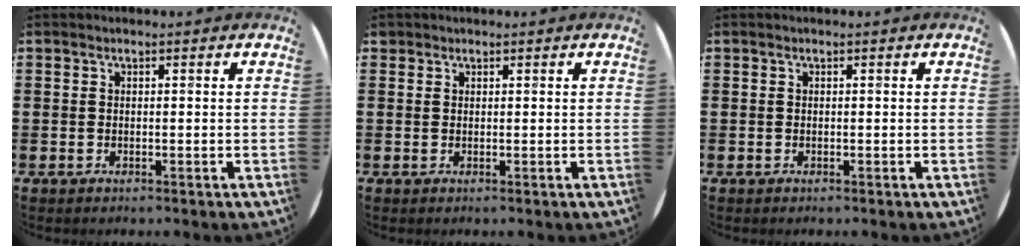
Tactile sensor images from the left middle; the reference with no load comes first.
{"total": 0.6, "force": [0.5, 0.3, -0.1], "torque": [0.003, 0.004, 0.009]}
{"total": 0.0}